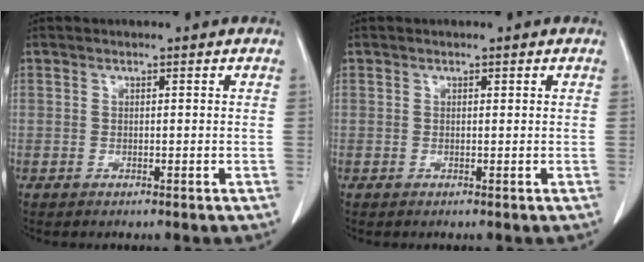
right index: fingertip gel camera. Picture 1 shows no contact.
{"total": 0.0}